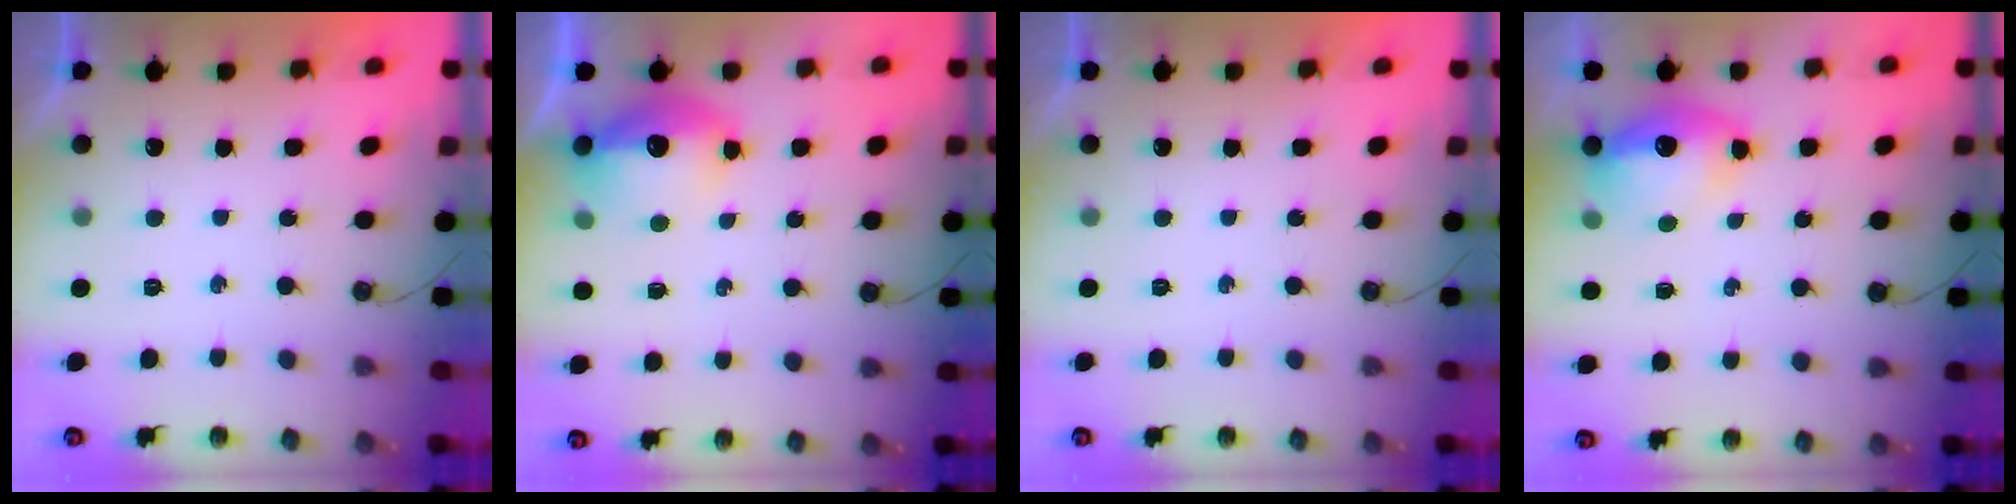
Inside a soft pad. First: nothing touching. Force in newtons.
{"total": 13.1, "press": 13.1, "slide": 1.4}
{"total": 0.0}
{"total": 12.1, "press": 12.1, "slide": 1.1}